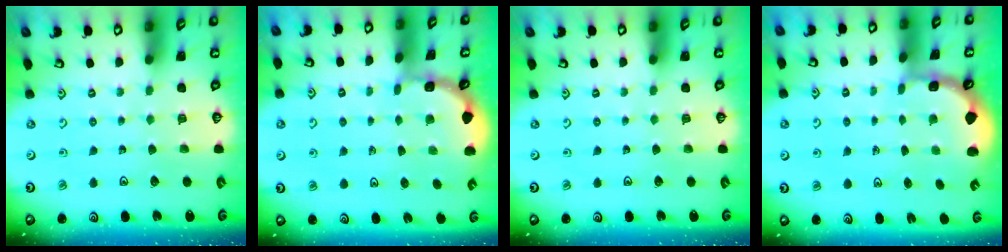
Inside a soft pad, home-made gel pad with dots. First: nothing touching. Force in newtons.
{"total": 1.7, "press": 1.7, "slide": 0.1}
{"total": 0.0}
{"total": 1.6, "press": 1.5, "slide": 0.4}